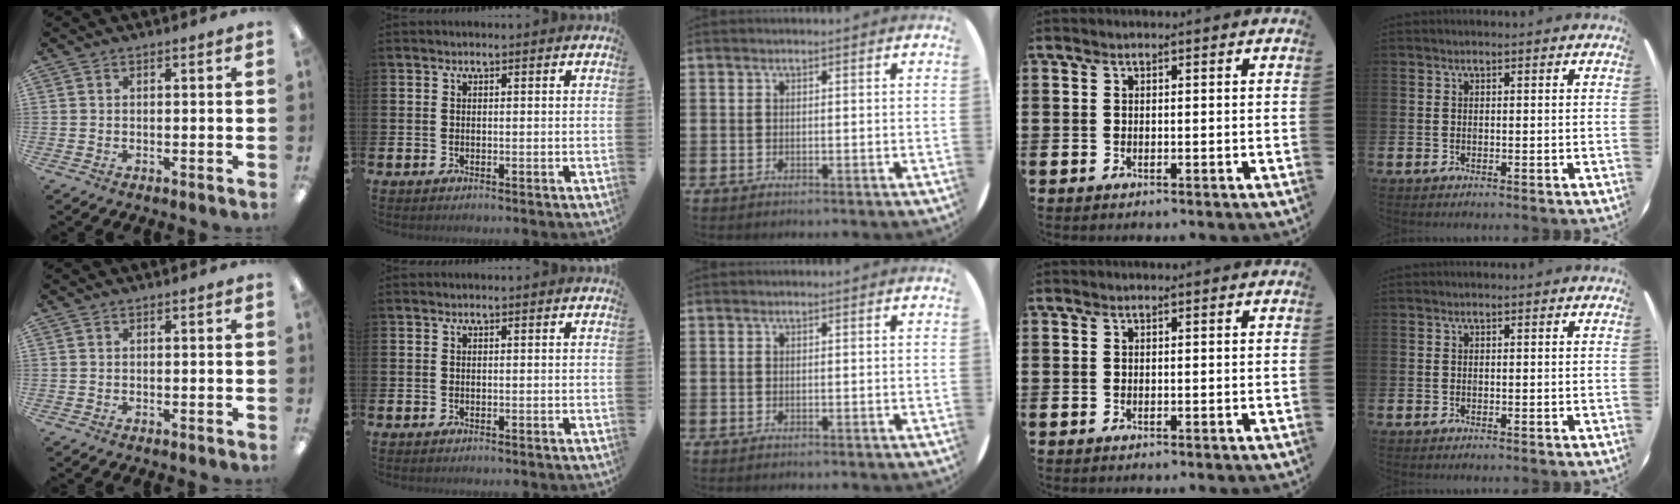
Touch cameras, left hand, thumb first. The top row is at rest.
{}